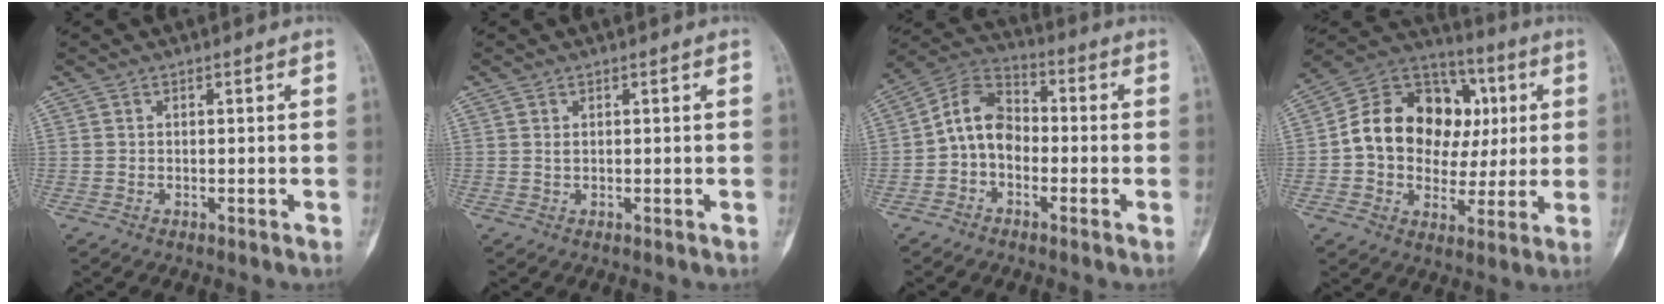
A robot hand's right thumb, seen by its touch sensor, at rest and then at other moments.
{"total": 0.6, "force": [0.2, 0.3, 0.4], "torque": [-0.008, 0.004, 0.006]}
{"total": 9.0, "force": [-1.6, 6.6, 5.9], "torque": [-0.085, 0.036, -0.047]}
{"total": 20.2, "force": [2.3, 15.6, 12.6], "torque": [-0.163, 0.034, 0.038]}